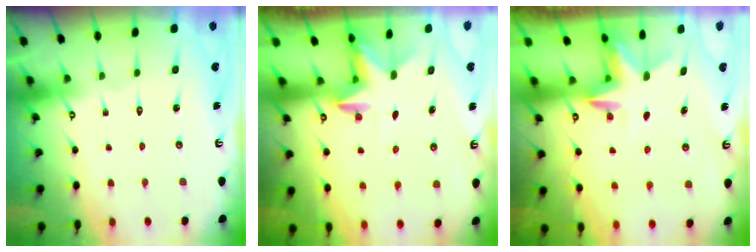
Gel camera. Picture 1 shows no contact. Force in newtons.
{"total": 2.3, "press": 2.3, "slide": 0.4}
{"total": 2.8, "press": 2.8, "slide": 0.1}